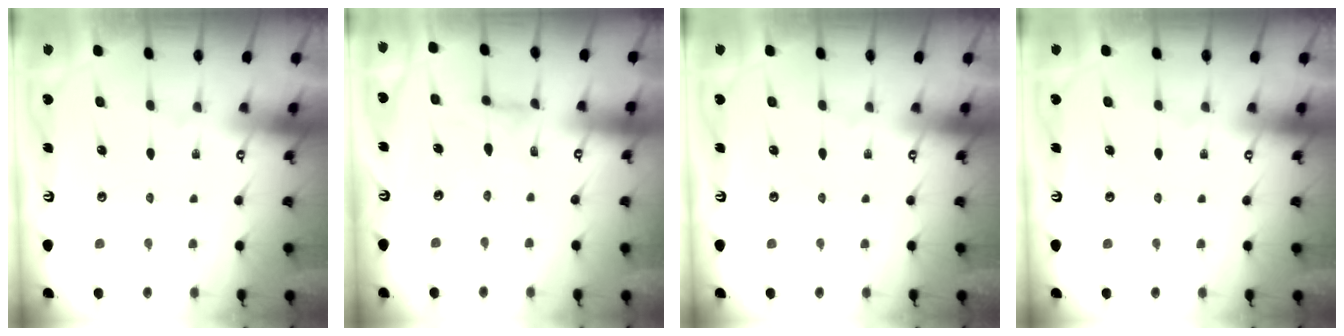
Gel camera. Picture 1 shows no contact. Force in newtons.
{"total": 0.8, "press": 0.7, "slide": 0.3}
{"total": 0.0}
{"total": 0.0}